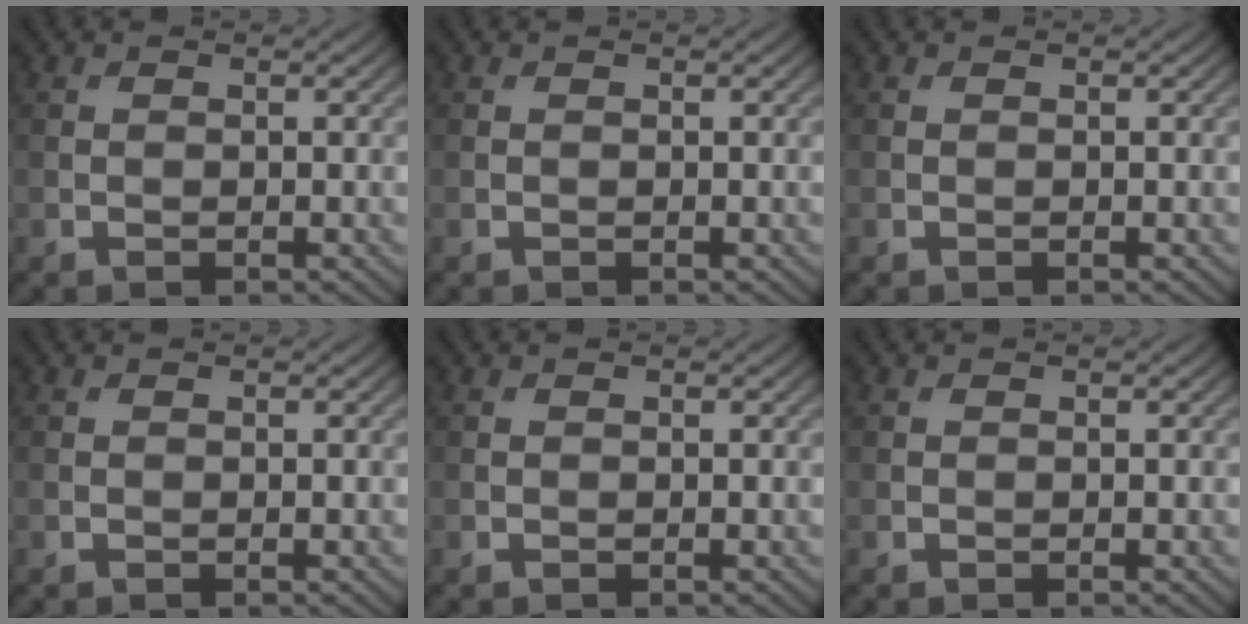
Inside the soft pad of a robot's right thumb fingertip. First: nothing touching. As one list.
[{"total": 0.0}, {"total": 0.0}, {"total": 0.0}, {"total": 0.0}, {"total": 0.0}]